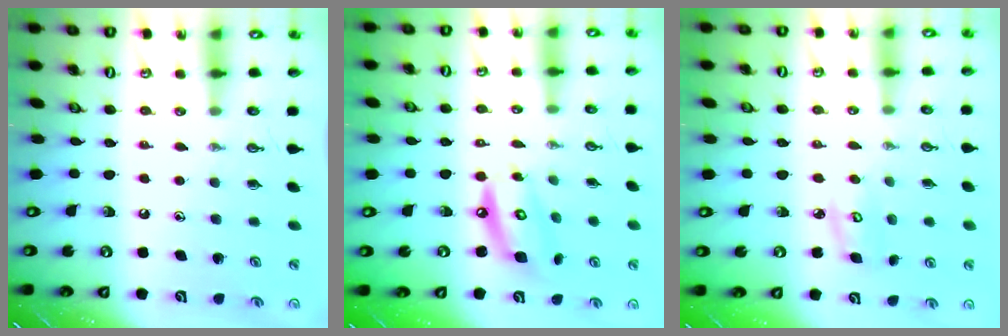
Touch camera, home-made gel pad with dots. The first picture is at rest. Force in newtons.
{"total": 10.2, "press": 10.1, "slide": 1.0}
{"total": 4.4, "press": 4.4, "slide": 0.2}